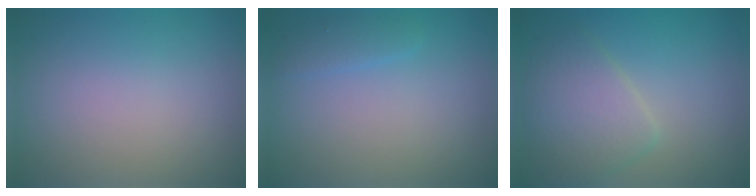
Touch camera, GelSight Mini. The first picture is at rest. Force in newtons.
{"total": 1.2, "press": 1.2, "slide": 0.1}
{"total": 4.0, "press": 4.0, "slide": 0.2}